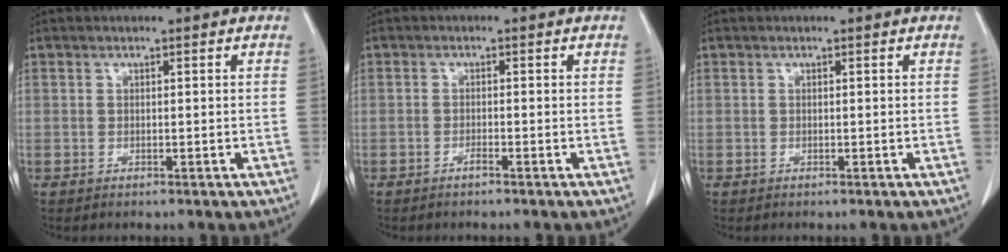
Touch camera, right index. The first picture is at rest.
{"total": 0.9, "force": [-0.7, -0.1, 0.5], "torque": [-0.010, 0.001, -0.013]}
{"total": 0.0}